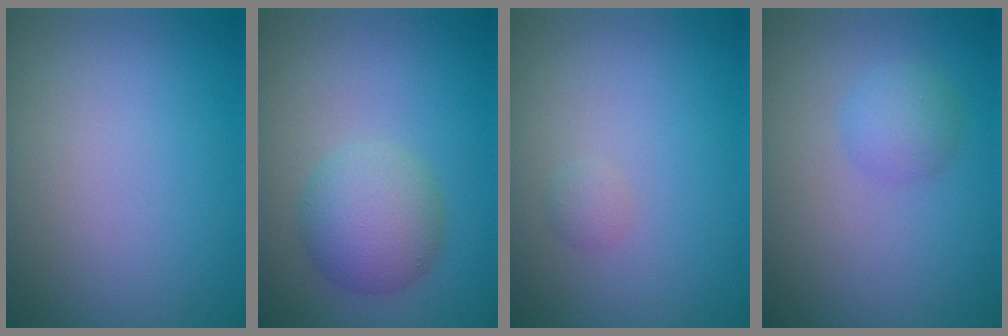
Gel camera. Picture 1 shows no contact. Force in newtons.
{"total": 4.0, "press": 4.0, "slide": 0.1}
{"total": 0.7, "press": 0.7, "slide": 0.0}
{"total": 1.8, "press": 1.8, "slide": 0.1}